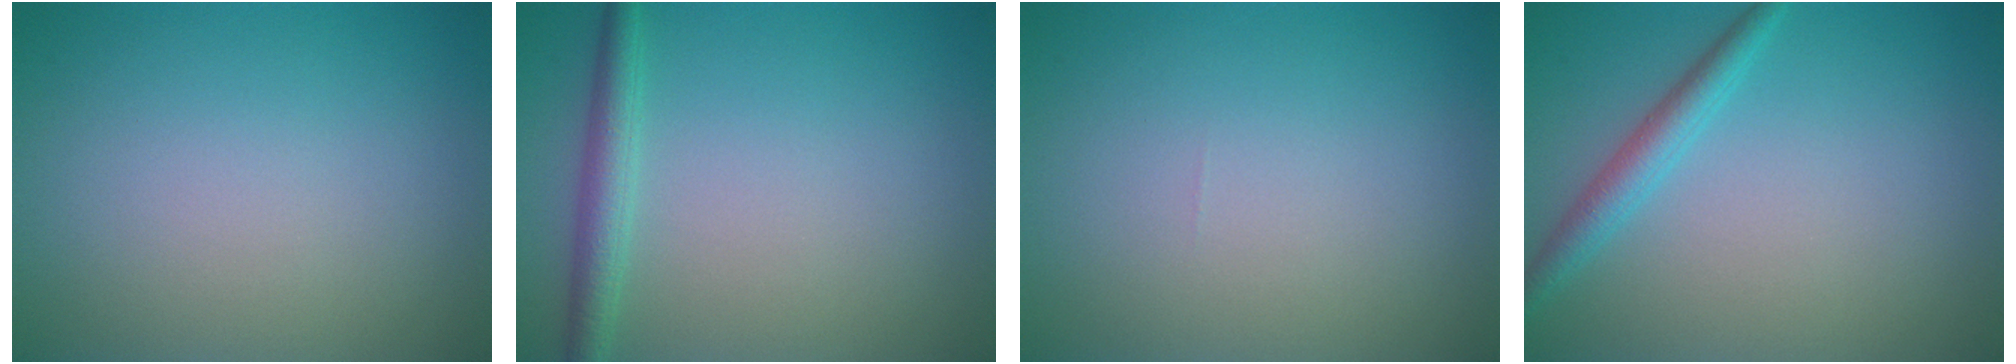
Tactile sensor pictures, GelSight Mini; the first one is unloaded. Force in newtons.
{"total": 2.4, "press": 2.4, "slide": 0.0}
{"total": 0.0}
{"total": 2.4, "press": 2.4, "slide": 0.1}